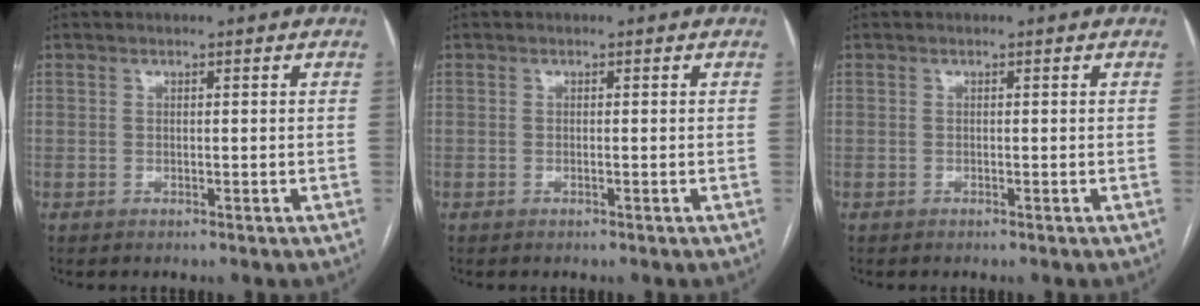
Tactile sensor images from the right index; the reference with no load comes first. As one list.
[{"total": 0.0}, {"total": 0.0}]